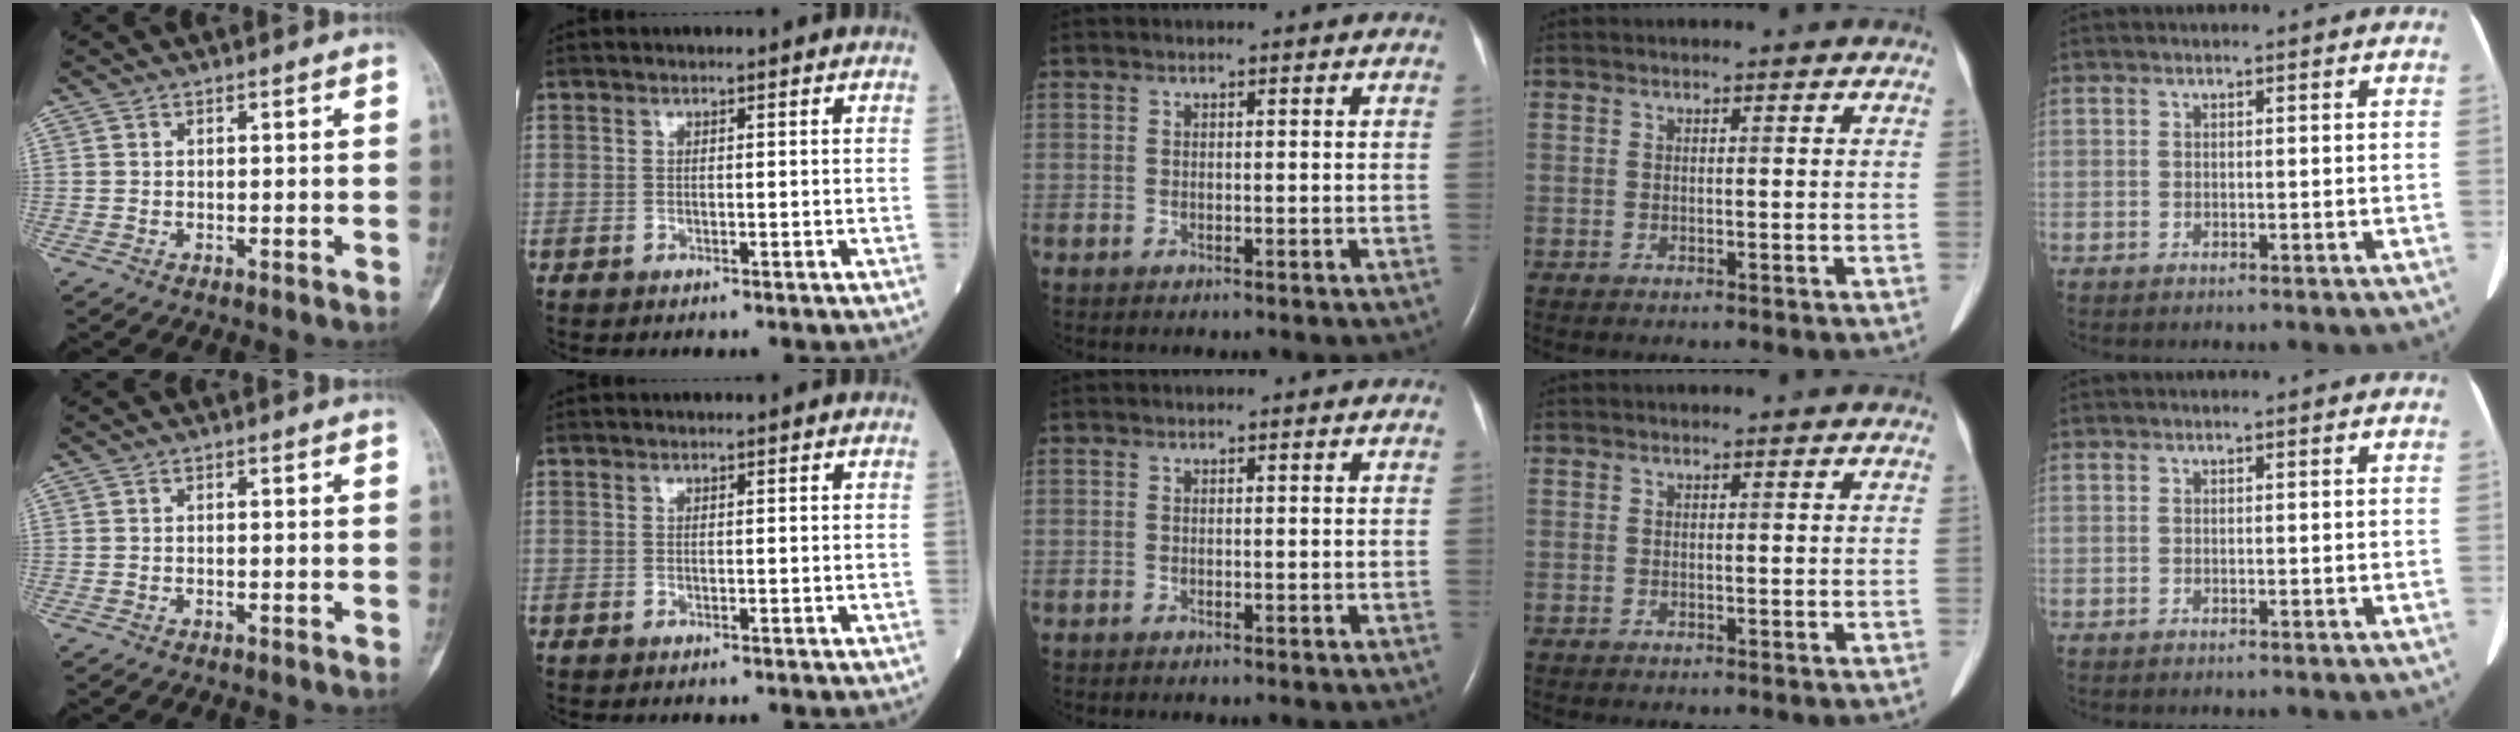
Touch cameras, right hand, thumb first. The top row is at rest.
{}